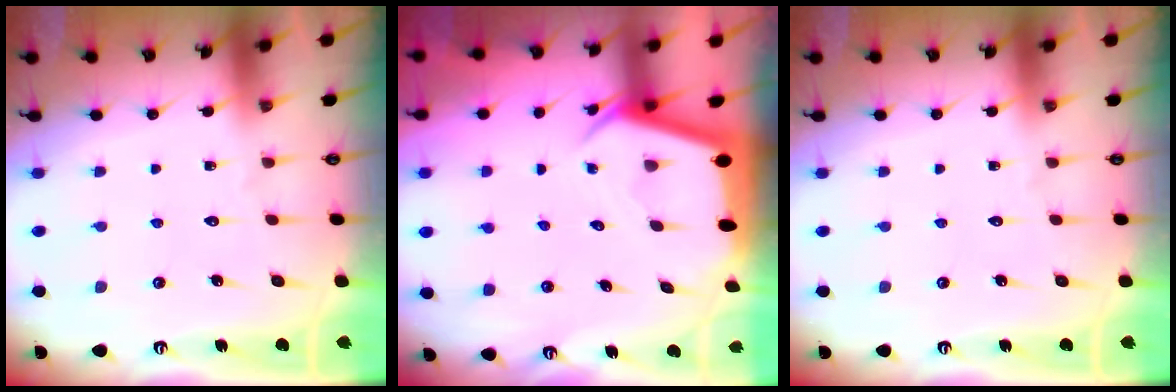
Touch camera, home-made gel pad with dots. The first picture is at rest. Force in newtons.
{"total": 3.4, "press": 3.3, "slide": 0.3}
{"total": 0.0}